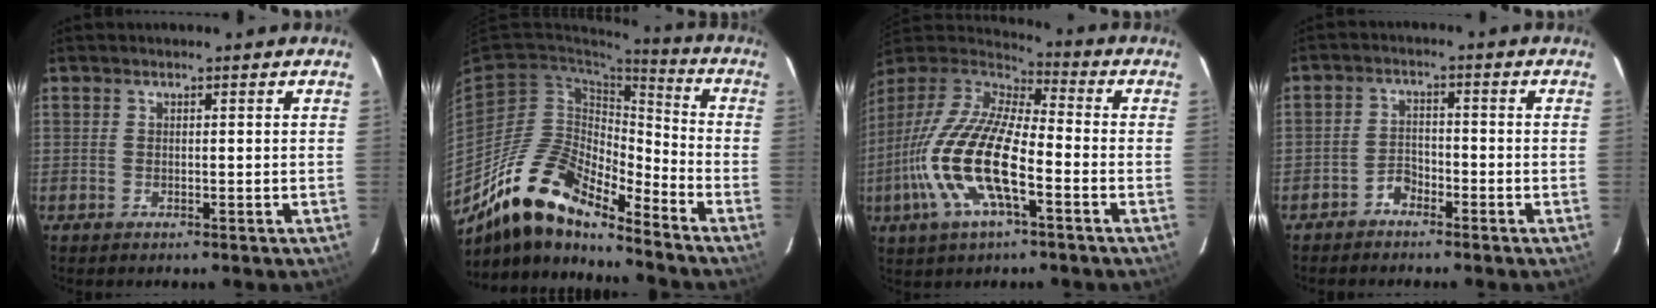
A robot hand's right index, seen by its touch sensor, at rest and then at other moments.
{"total": 16.9, "force": [-13.6, 4.8, 9.0], "torque": [-0.163, -0.008, -0.261]}
{"total": 20.1, "force": [-6.8, 6.5, 17.8], "torque": [-0.364, -0.026, -0.139]}
{"total": 3.0, "force": [-2.5, 1.6, 0.6], "torque": [-0.016, 0.010, -0.044]}